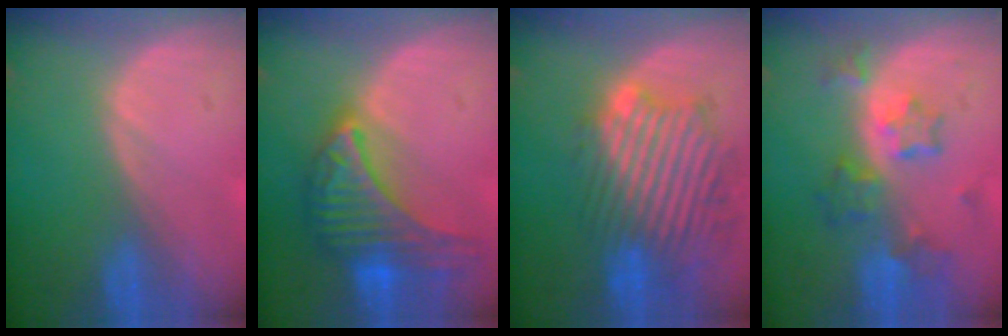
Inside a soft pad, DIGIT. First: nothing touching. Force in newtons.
{"total": 9.8, "press": 9.8, "slide": 0.6}
{"total": 11.7, "press": 10.7, "slide": 5.0}
{"total": 7.3, "press": 6.5, "slide": 3.3}